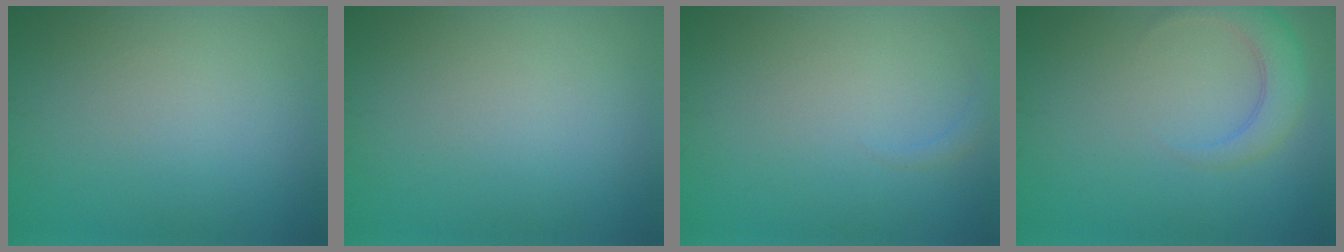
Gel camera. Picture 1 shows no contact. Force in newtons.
{"total": 0.0}
{"total": 0.8, "press": 0.8, "slide": 0.1}
{"total": 3.3, "press": 3.2, "slide": 0.4}